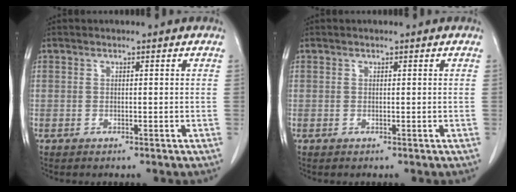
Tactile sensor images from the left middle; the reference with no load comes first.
{"total": 0.0}